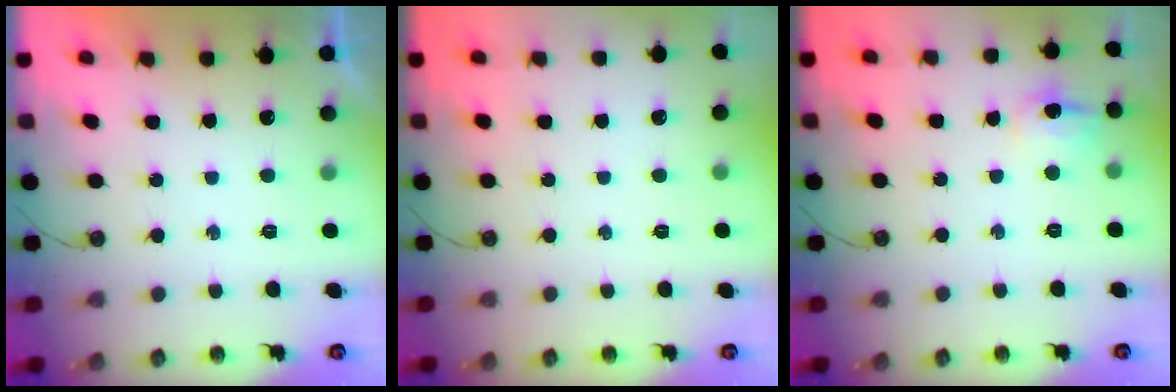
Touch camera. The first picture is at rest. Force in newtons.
{"total": 0.0}
{"total": 9.6, "press": 9.6, "slide": 0.9}